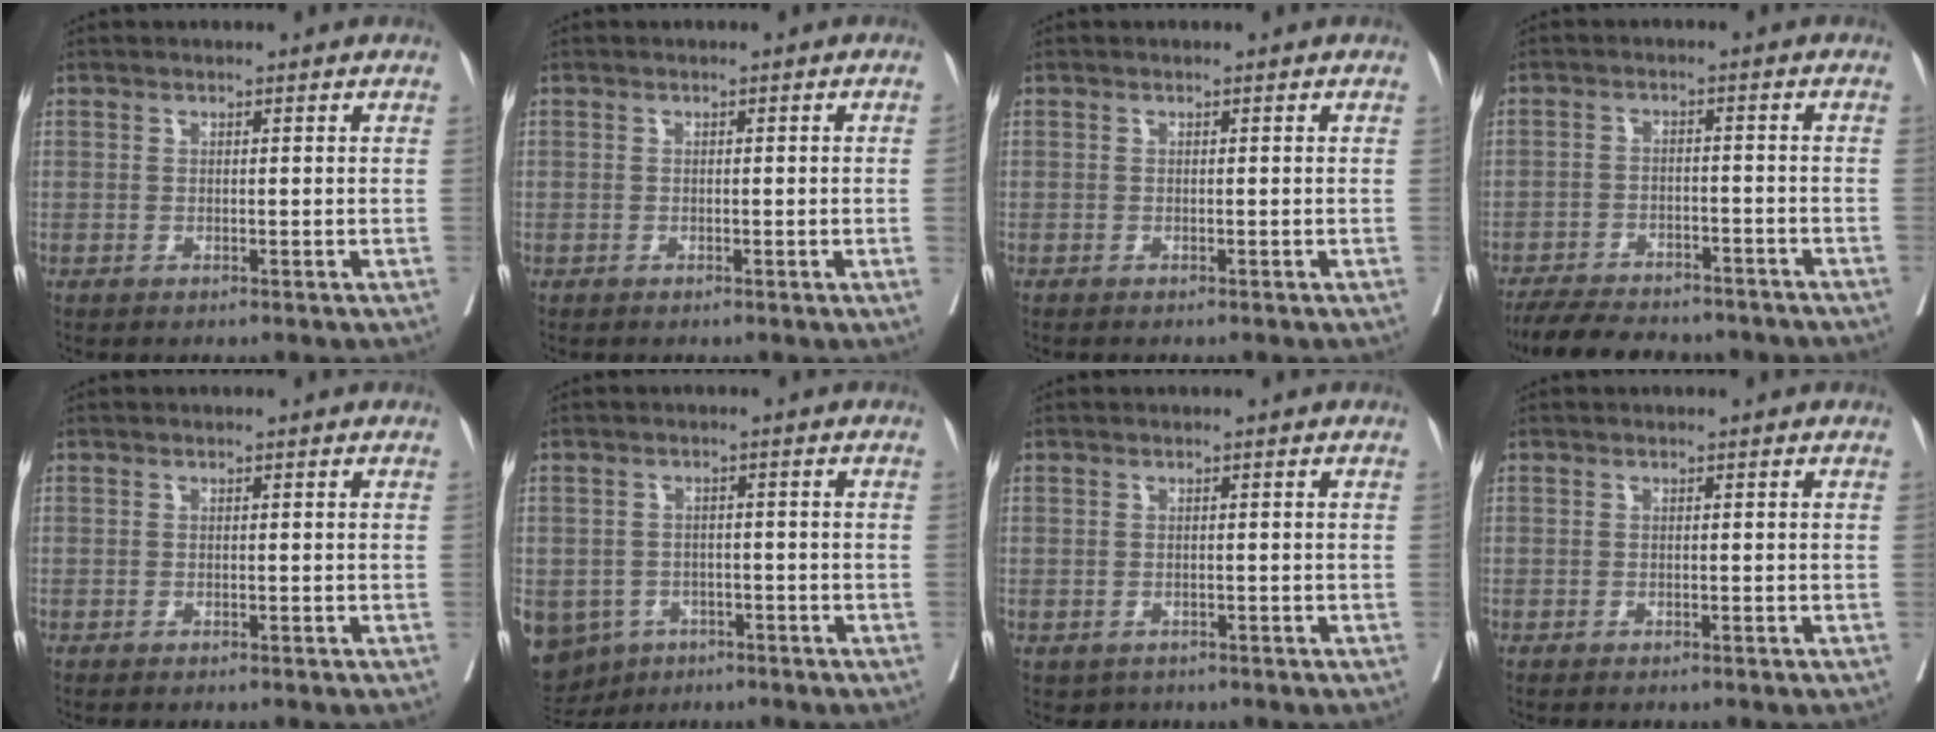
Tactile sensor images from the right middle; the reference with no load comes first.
{"total": 0.7, "force": [-0.1, 0.0, 0.6], "torque": [-0.009, 0.003, 0.000]}
{"total": 0.8, "force": [-0.7, 0.1, 0.3], "torque": [-0.002, -0.002, -0.012]}
{"total": 15.4, "force": [-13.5, 4.4, 6.1], "torque": [-0.122, -0.004, -0.184]}
{"total": 1.5, "force": [-1.4, 0.2, 0.6], "torque": [-0.009, -0.003, -0.017]}
{"total": 11.2, "force": [-6.1, 8.9, 3.1], "torque": [-0.093, -0.002, -0.081]}
{"total": 1.4, "force": [-1.0, 1.1, 0.1], "torque": [-0.005, 0.001, -0.011]}
{"total": 2.1, "force": [-1.9, 0.3, 0.8], "torque": [-0.013, -0.004, -0.022]}